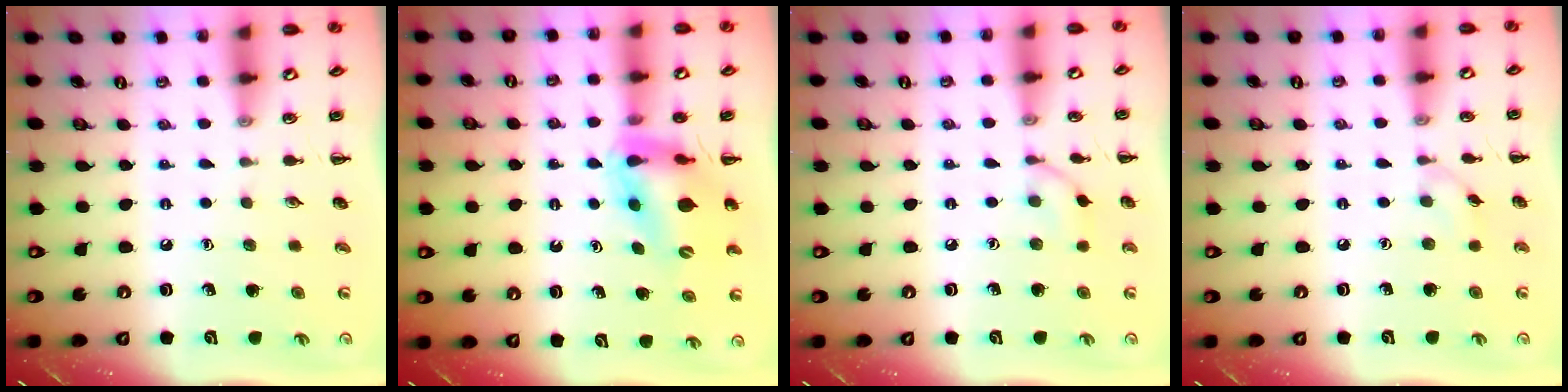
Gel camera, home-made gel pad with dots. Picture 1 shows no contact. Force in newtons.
{"total": 13.1, "press": 12.5, "slide": 3.8}
{"total": 4.6, "press": 4.4, "slide": 1.3}
{"total": 3.3, "press": 3.2, "slide": 1.0}